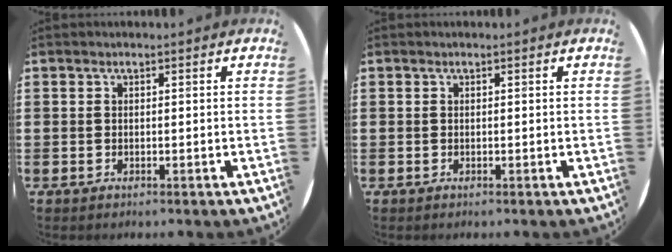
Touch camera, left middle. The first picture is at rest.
{"total": 0.0}